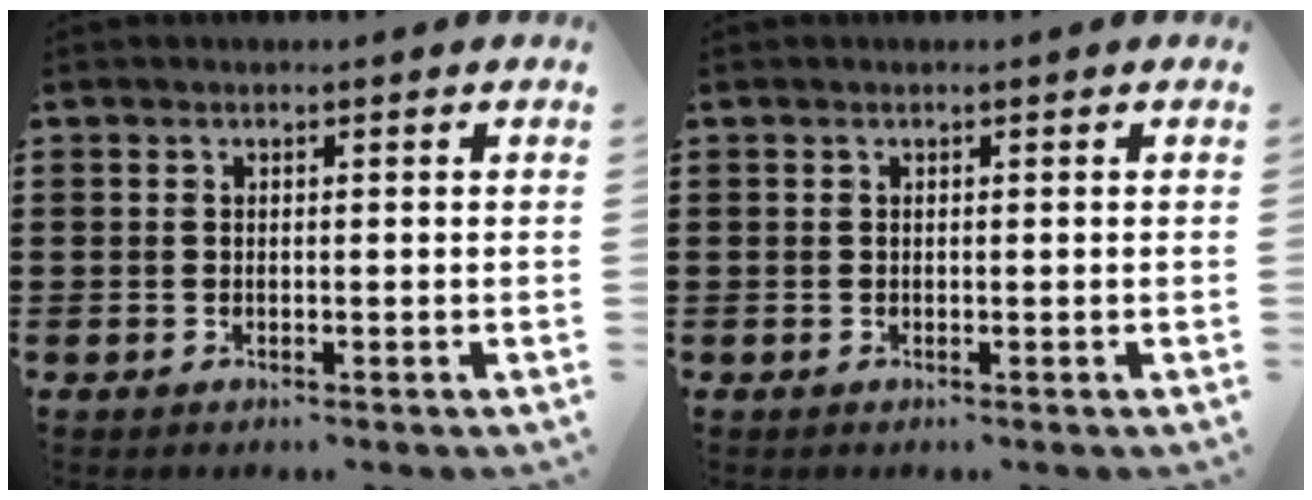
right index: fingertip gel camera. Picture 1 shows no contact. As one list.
[{"total": 0.0}]